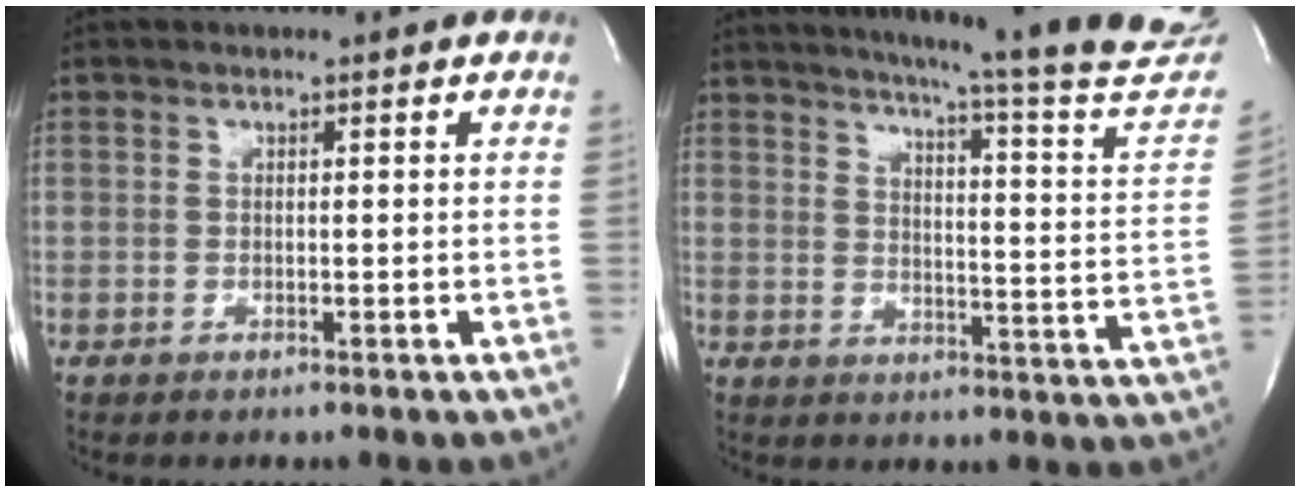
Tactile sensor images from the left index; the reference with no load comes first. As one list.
[{"total": 24.9, "force": [22.6, -0.7, 10.5], "torque": [-0.153, -0.105, 0.265]}]